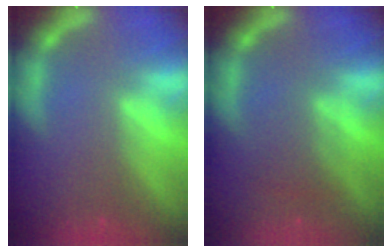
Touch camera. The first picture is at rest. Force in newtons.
{"total": 2.5}